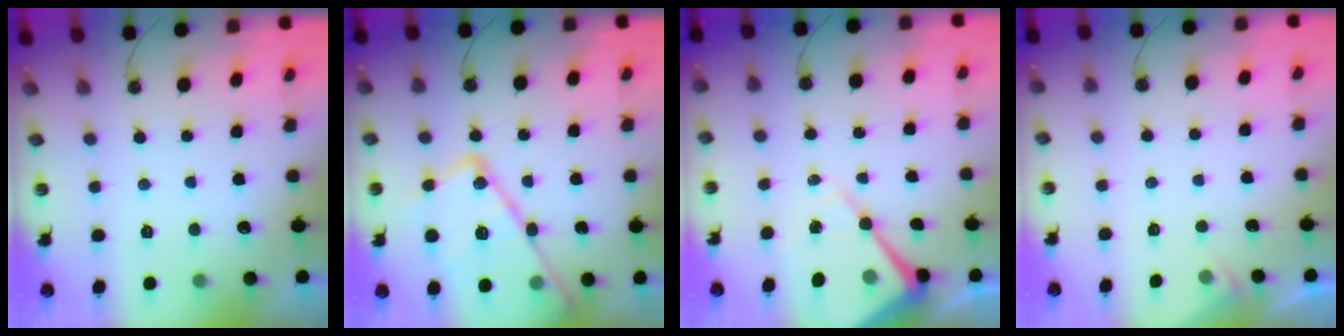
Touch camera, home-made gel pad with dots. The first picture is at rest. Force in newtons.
{"total": 22.7, "press": 22.7, "slide": 1.9}
{"total": 11.7, "press": 11.7, "slide": 1.1}
{"total": 2.2, "press": 2.1, "slide": 0.4}